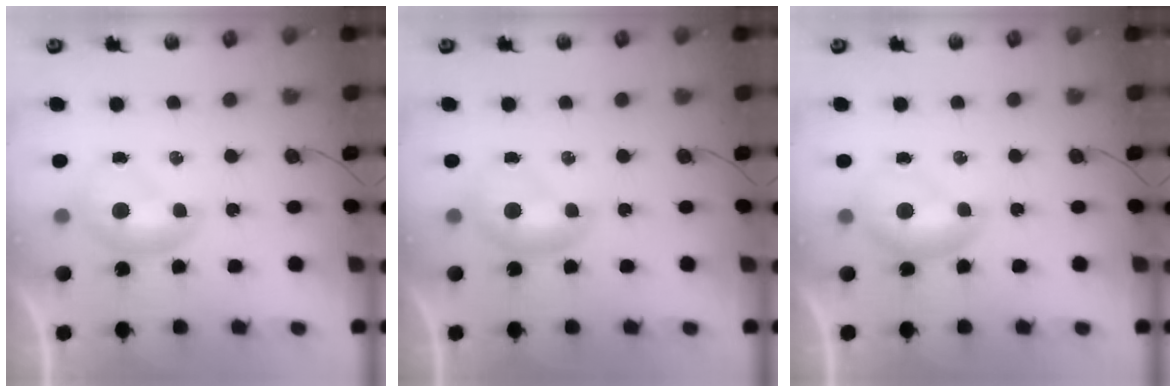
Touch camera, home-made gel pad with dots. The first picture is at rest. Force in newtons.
{"total": 0.0}
{"total": 0.0}